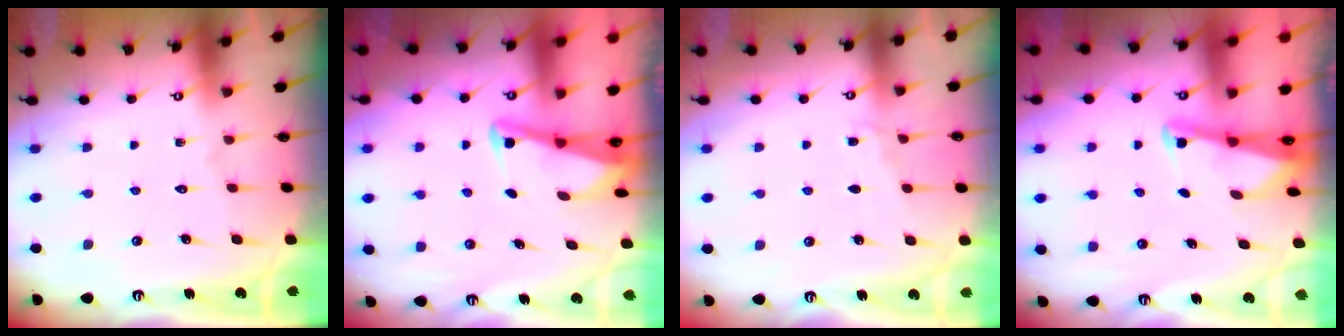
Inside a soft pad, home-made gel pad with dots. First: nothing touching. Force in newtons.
{"total": 2.9, "press": 2.9, "slide": 0.4}
{"total": 3.7, "press": 3.7, "slide": 0.5}
{"total": 2.3, "press": 2.2, "slide": 0.3}